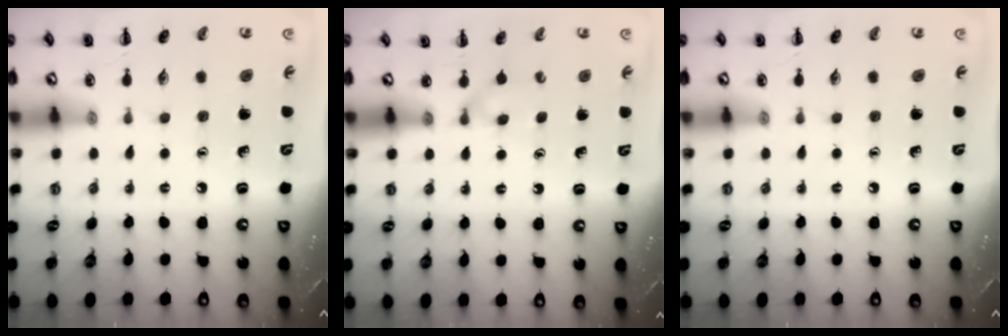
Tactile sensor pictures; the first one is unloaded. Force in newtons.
{"total": 2.9, "press": 2.7, "slide": 1.2}
{"total": 0.0}